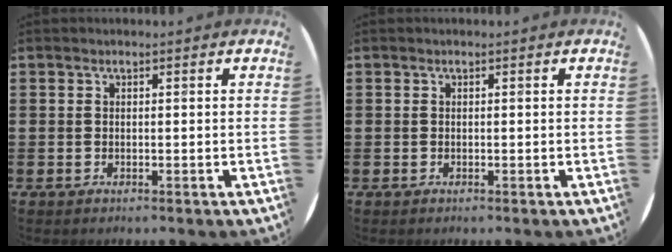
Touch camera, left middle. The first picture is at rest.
{"total": 0.0}